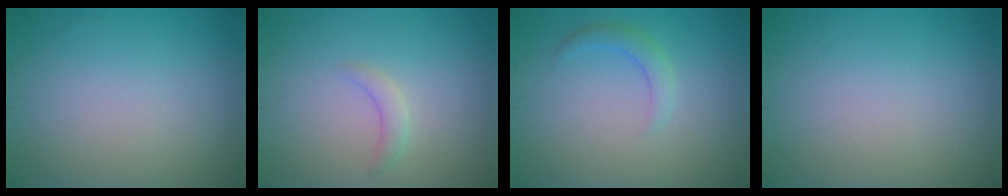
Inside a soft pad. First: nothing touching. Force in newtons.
{"total": 1.3, "press": 1.3, "slide": 0.2}
{"total": 1.7, "press": 1.7, "slide": 0.1}
{"total": 0.0}